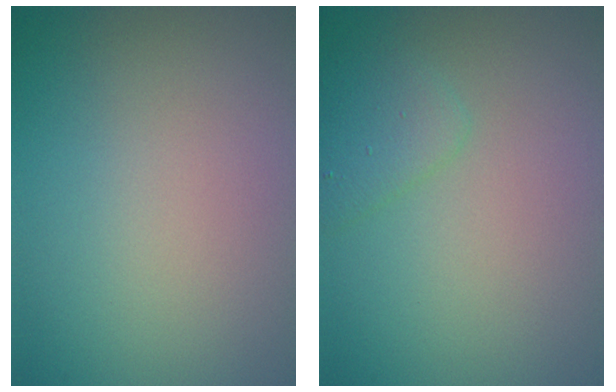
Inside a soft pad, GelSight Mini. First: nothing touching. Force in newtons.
{"total": 1.9, "press": 1.9, "slide": 0.1}